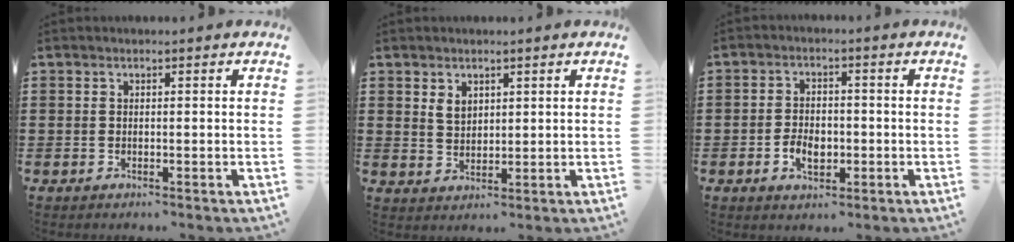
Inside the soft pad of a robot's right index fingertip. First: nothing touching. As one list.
[{"total": 2.5, "force": [1.5, 1.8, 1.0], "torque": [-0.025, 0.005, 0.029]}, {"total": 4.0, "force": [-1.3, 2.4, 2.9], "torque": [-0.049, -0.002, -0.023]}]